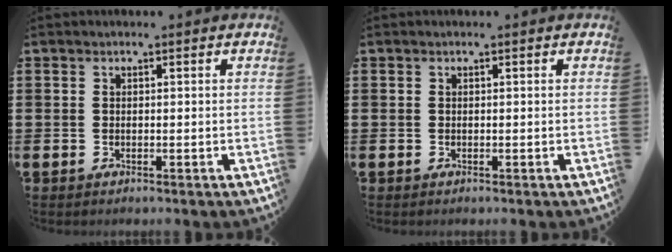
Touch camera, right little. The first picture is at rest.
{"total": 0.0}